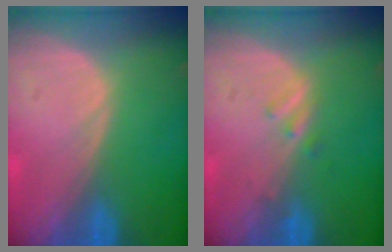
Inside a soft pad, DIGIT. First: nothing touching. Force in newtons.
{"total": 1.4, "press": 1.4, "slide": 0.2}